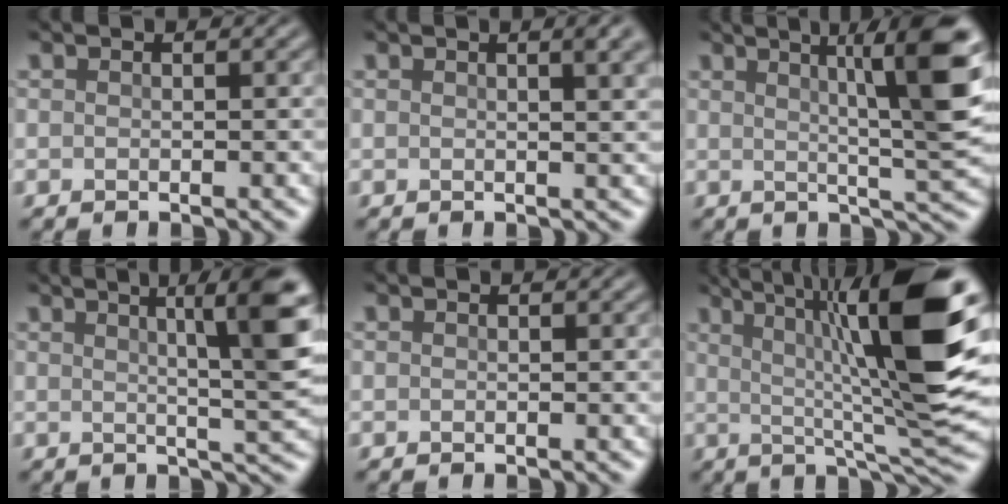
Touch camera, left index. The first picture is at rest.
{"total": 3.4, "force": [1.3, 1.2, 2.9], "torque": [-0.019, 0.008, 0.011]}
{"total": 9.8, "force": [2.8, 1.6, 9.2], "torque": [-0.112, 0.013, 0.040]}
{"total": 8.9, "force": [2.7, 1.8, 8.3], "torque": [-0.086, 0.016, 0.033]}
{"total": 0.0}
{"total": 13.1, "force": [2.8, 2.2, 12.6], "torque": [-0.188, 0.013, 0.044]}